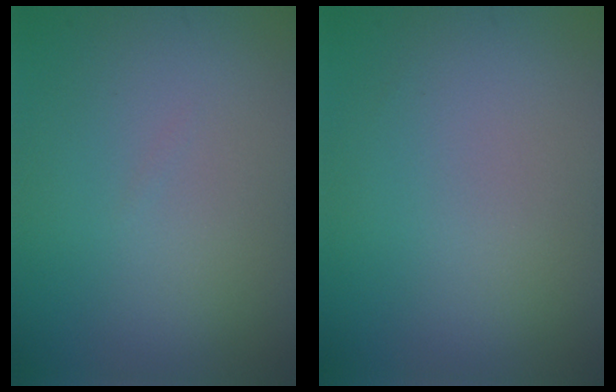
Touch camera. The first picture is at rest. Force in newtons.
{"total": 0.0}